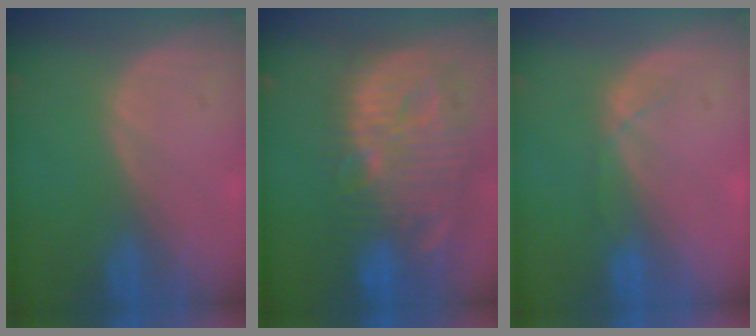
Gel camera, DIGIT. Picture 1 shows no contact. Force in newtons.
{"total": 14.3, "press": 12.5, "slide": 6.9}
{"total": 1.4, "press": 1.3, "slide": 0.3}